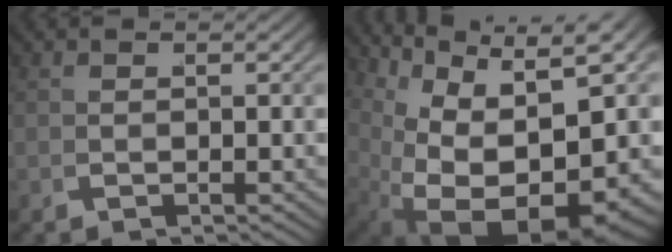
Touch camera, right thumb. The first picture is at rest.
{"total": 19.9, "force": [-1.3, 13.1, 14.9], "torque": [-0.278, -0.066, 0.018]}